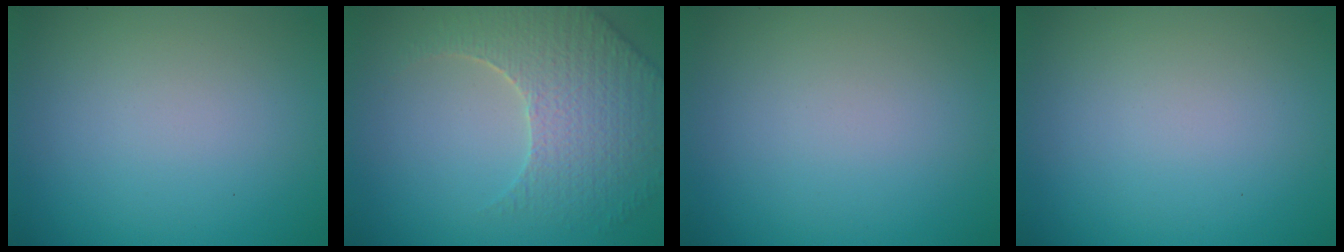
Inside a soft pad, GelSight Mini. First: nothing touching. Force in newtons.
{"total": 5.2, "press": 4.7, "slide": 2.2}
{"total": 0.0}
{"total": 0.0}